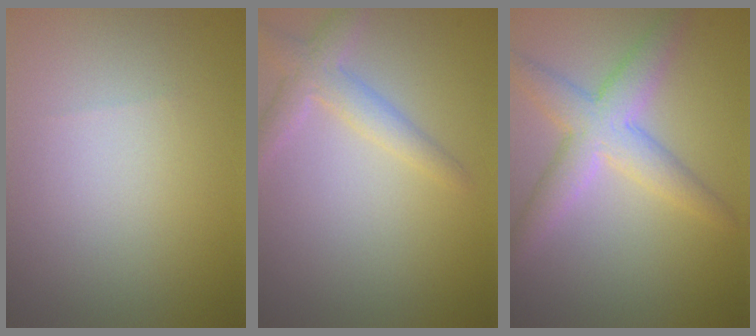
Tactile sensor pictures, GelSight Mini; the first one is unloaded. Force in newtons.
{"total": 2.8, "press": 2.8, "slide": 0.1}
{"total": 4.6, "press": 4.6, "slide": 0.2}